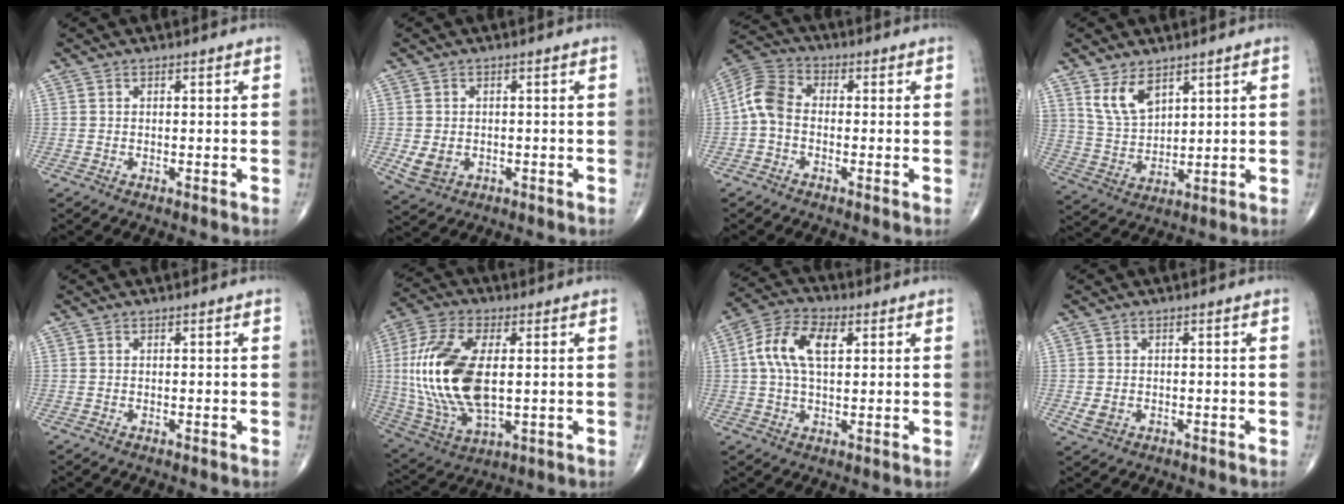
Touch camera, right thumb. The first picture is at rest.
{"total": 4.0, "force": [-0.7, 3.2, 2.3], "torque": [-0.036, 0.000, -0.003]}
{"total": 7.1, "force": [-1.0, 4.9, 5.0], "torque": [-0.096, 0.023, -0.037]}
{"total": 7.9, "force": [4.8, 4.4, 4.6], "torque": [-0.073, -0.029, 0.105]}
{"total": 0.0}
{"total": 20.7, "force": [1.2, 10.3, 17.9], "torque": [-0.385, -0.011, 0.029]}
{"total": 10.2, "force": [2.3, 5.5, 8.3], "torque": [-0.163, 0.018, 0.038]}
{"total": 2.4, "force": [-0.6, 1.9, 1.4], "torque": [-0.023, 0.001, -0.005]}